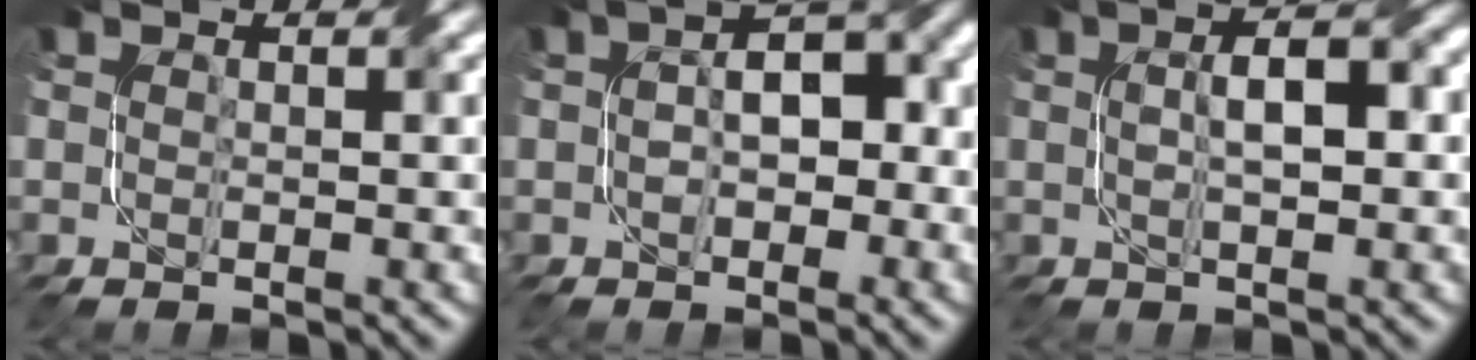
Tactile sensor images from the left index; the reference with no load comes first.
{"total": 5.7, "force": [-1.4, 3.0, 4.6], "torque": [-0.067, 0.014, -0.028]}
{"total": 3.8, "force": [0.4, 0.8, 3.7], "torque": [-0.064, 0.011, 0.006]}